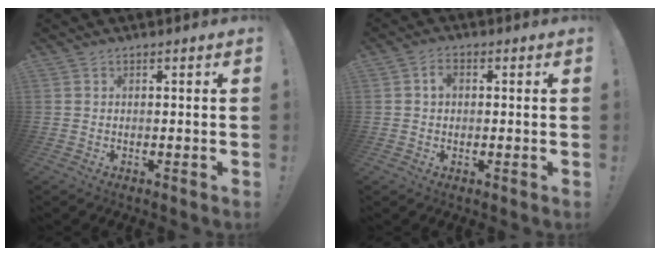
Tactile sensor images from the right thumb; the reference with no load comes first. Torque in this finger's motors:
{"motor_torque": [0.23, 0.59, 0.00, 0.01, 0.01]}